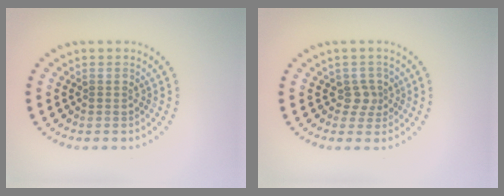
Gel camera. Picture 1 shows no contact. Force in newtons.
{"total": 1.8, "press": 1.3, "slide": 1.3}